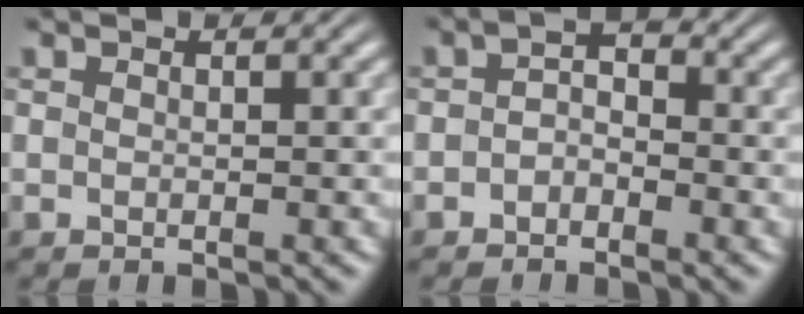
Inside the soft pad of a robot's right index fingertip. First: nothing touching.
{"total": 1.9, "force": [-0.7, 1.2, 1.3], "torque": [-0.010, -0.005, -0.016]}